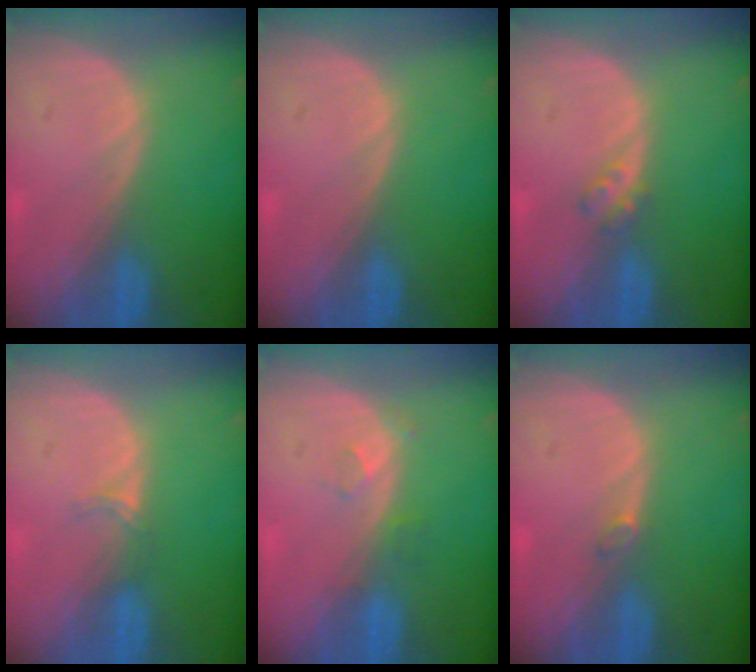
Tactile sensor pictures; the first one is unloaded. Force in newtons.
{"total": 0.0}
{"total": 2.1, "press": 1.8, "slide": 1.0}
{"total": 1.6, "press": 1.3, "slide": 1.1}
{"total": 2.3, "press": 2.0, "slide": 1.1}
{"total": 0.9, "press": 0.9, "slide": 0.3}